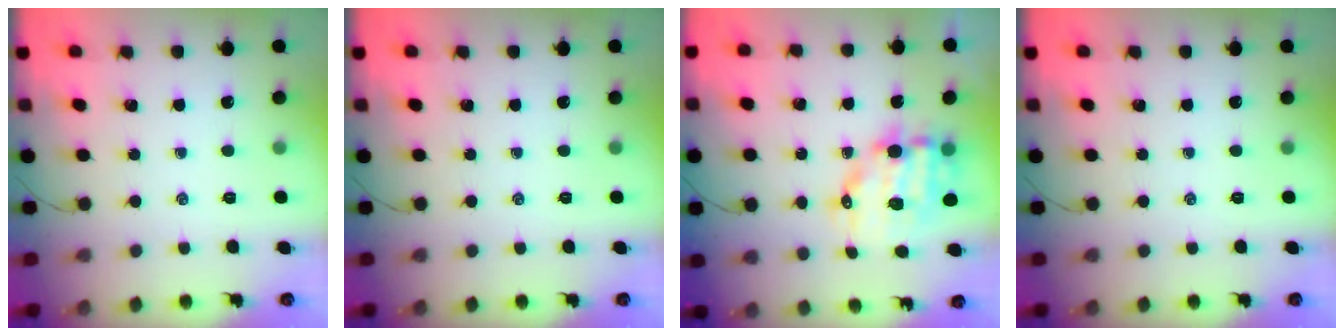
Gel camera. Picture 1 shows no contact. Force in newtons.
{"total": 0.0}
{"total": 12.1, "press": 11.8, "slide": 2.7}
{"total": 0.0}